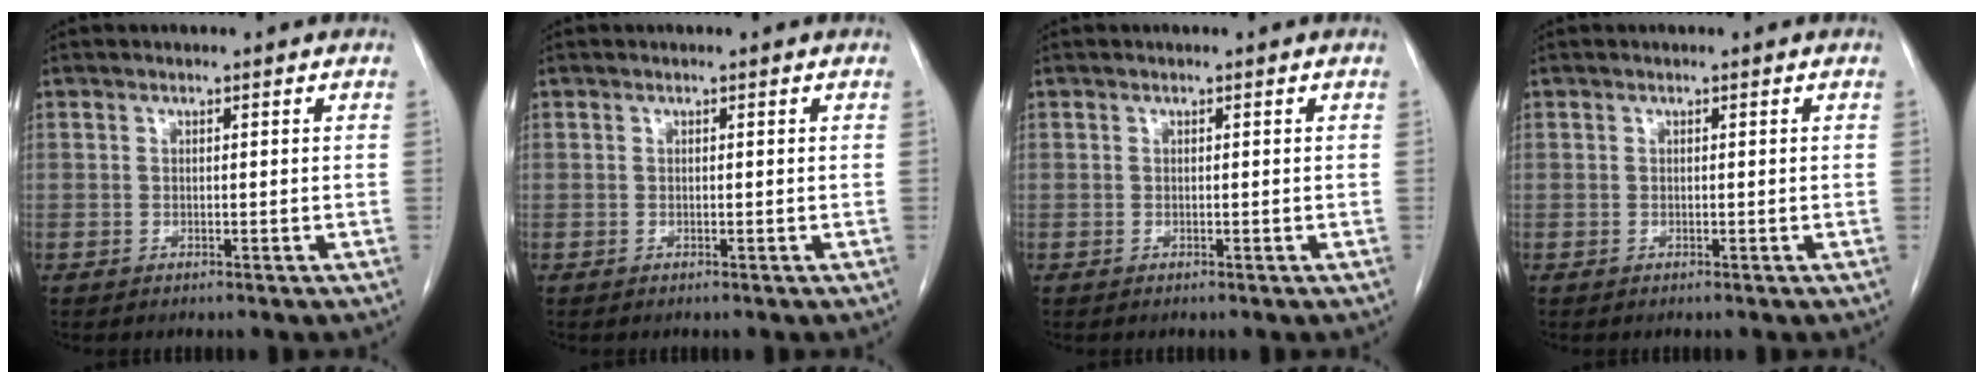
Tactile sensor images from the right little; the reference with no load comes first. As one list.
[{"total": 0.0}, {"total": 0.0}, {"total": 0.0}]